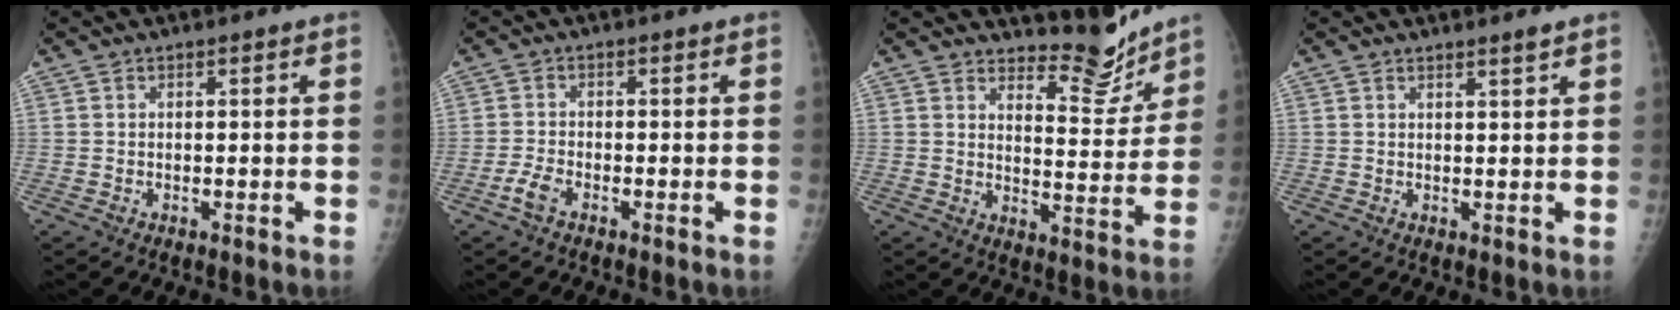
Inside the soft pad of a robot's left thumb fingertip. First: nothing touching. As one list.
[{"total": 2.8, "force": [-1.7, 1.3, 1.8], "torque": [-0.043, 0.006, -0.036]}, {"total": 8.1, "force": [7.7, 2.2, 1.6], "torque": [0.005, -0.076, 0.116]}, {"total": 1.2, "force": [1.1, -0.1, 0.5], "torque": [-0.004, -0.012, 0.019]}]